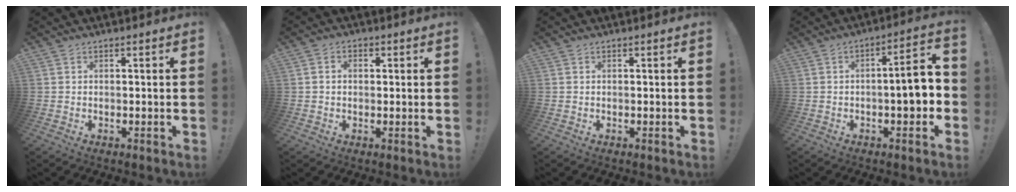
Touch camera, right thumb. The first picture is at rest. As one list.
[{"total": 2.3, "force": [-0.3, 1.8, 1.4], "torque": [-0.024, 0.009, -0.007]}, {"total": 0.0}, {"total": 8.6, "force": [-1.5, 2.0, 8.2], "torque": [-0.105, 0.002, -0.032]}]